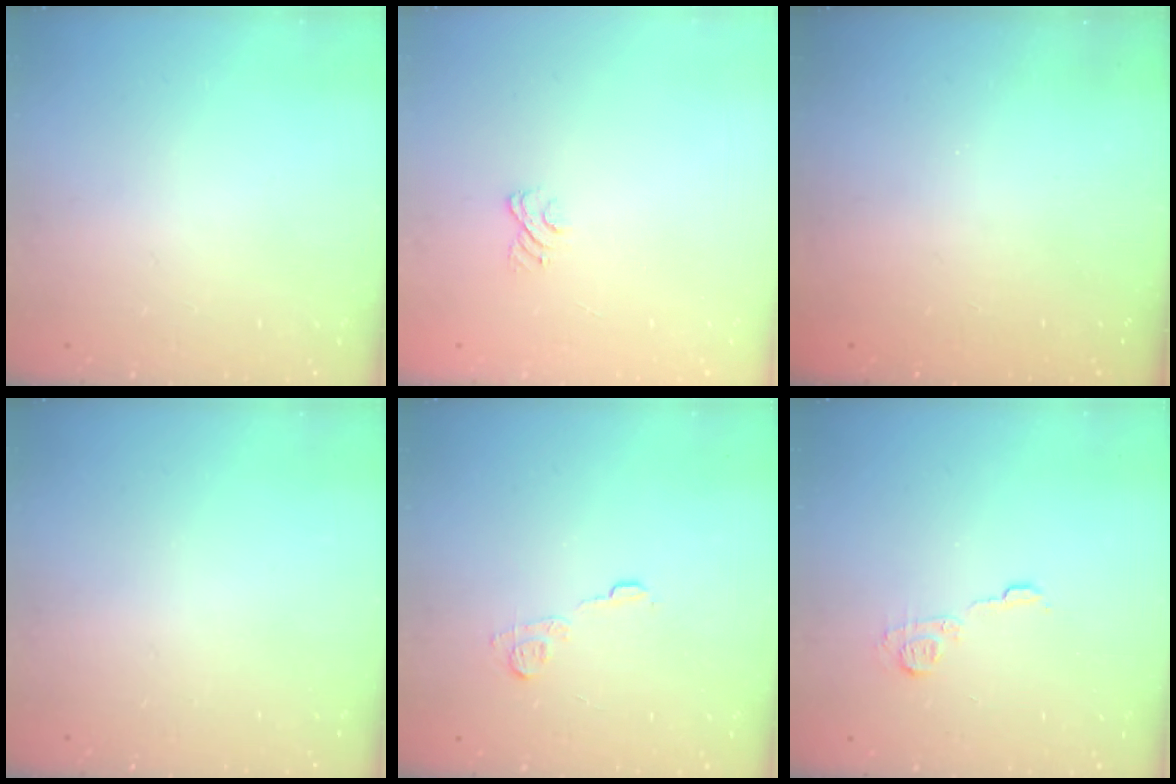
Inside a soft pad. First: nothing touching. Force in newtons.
{"total": 3.5, "press": 3.3, "slide": 1.2}
{"total": 2.3, "press": 2.2, "slide": 0.8}
{"total": 0.0}
{"total": 7.3, "press": 7.3, "slide": 0.5}
{"total": 7.3, "press": 7.3, "slide": 0.1}